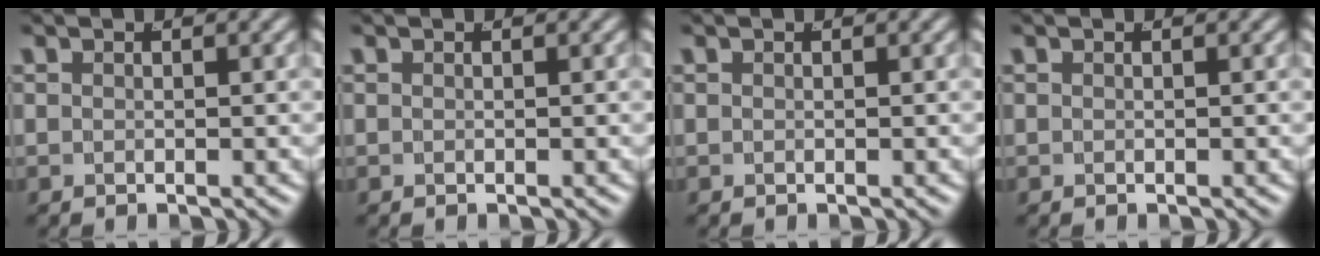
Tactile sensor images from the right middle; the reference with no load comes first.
{"total": 0.0}
{"total": 0.0}
{"total": 0.0}